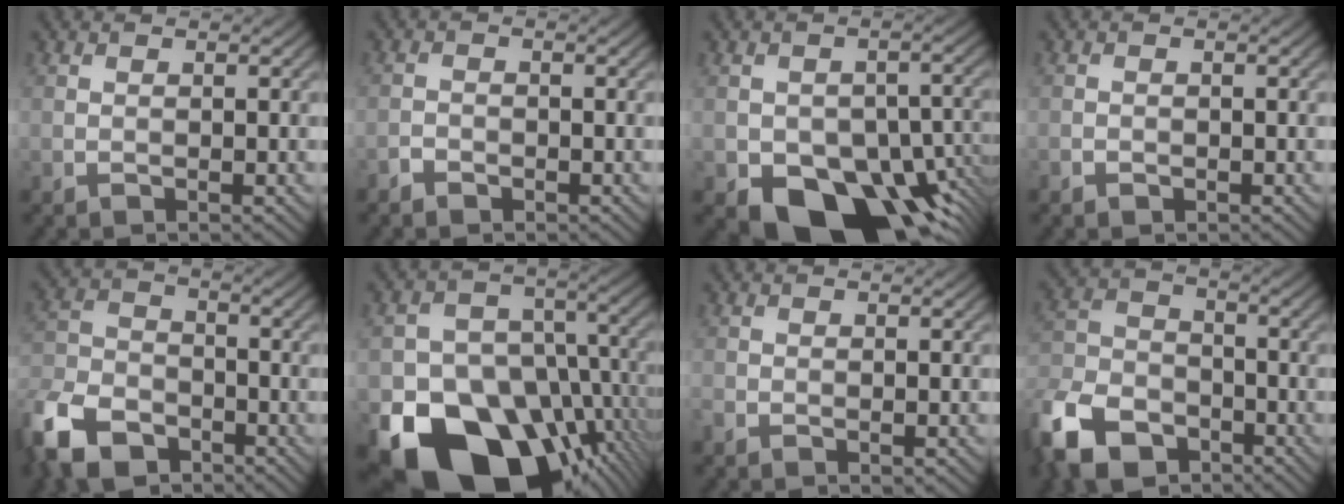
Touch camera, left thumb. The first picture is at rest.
{"total": 1.5, "force": [-1.2, 0.8, 0.4], "torque": [-0.006, 0.000, -0.026]}
{"total": 14.9, "force": [-7.6, 9.2, 8.9], "torque": [-0.114, -0.025, -0.113]}
{"total": 0.9, "force": [-0.6, 0.6, 0.3], "torque": [-0.005, -0.003, -0.011]}
{"total": 11.1, "force": [-7.5, 6.3, 5.2], "torque": [-0.134, -0.022, -0.161]}
{"total": 20.9, "force": [-10.2, 14.6, 10.9], "torque": [-0.179, -0.042, -0.154]}
{"total": 1.6, "force": [-1.3, 0.6, 0.7], "torque": [-0.015, -0.007, -0.028]}
{"total": 12.5, "force": [-8.3, 7.2, 5.9], "torque": [-0.155, -0.029, -0.171]}